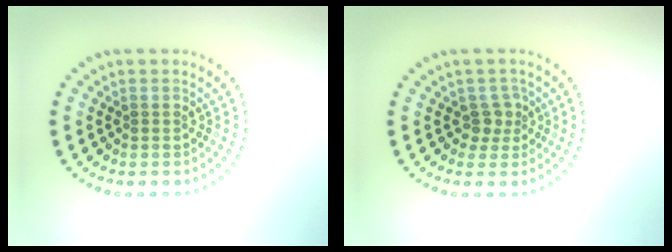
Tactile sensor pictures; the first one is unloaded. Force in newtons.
{"total": 1.9, "press": 1.3, "slide": 1.3}